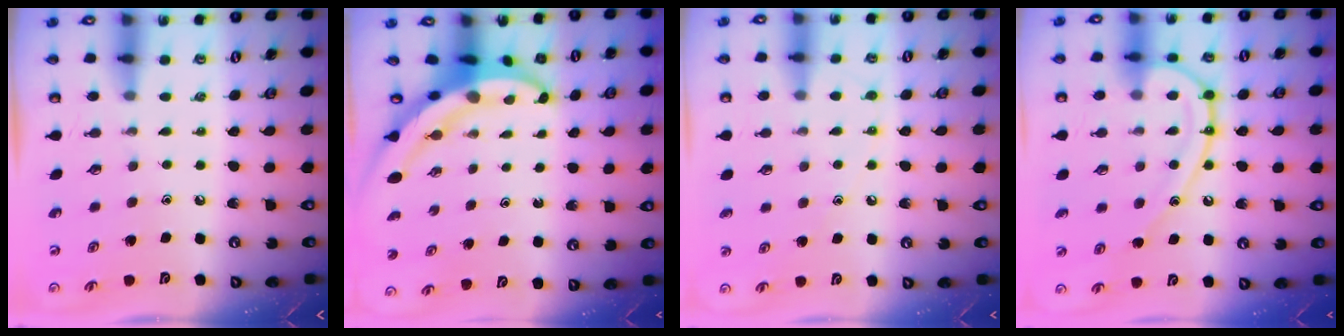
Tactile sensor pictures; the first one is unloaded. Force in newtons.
{"total": 4.6, "press": 4.6, "slide": 0.6}
{"total": 6.7, "press": 6.6, "slide": 0.9}
{"total": 14.1, "press": 14.0, "slide": 1.6}